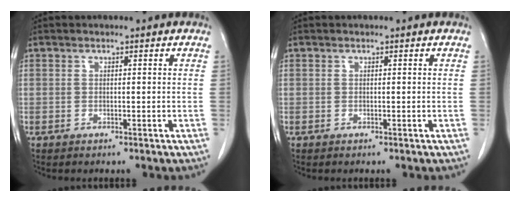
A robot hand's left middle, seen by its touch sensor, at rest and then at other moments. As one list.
[{"total": 0.0}]